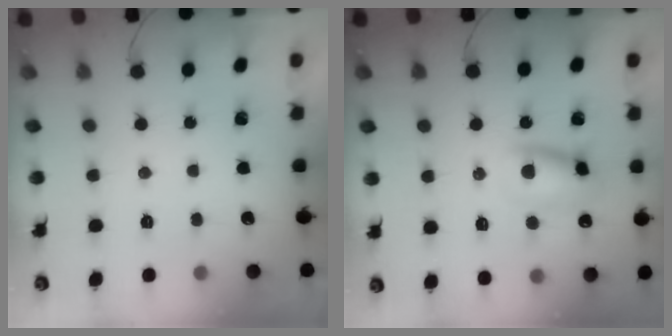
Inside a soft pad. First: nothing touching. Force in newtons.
{"total": 10.7, "press": 10.5, "slide": 2.0}